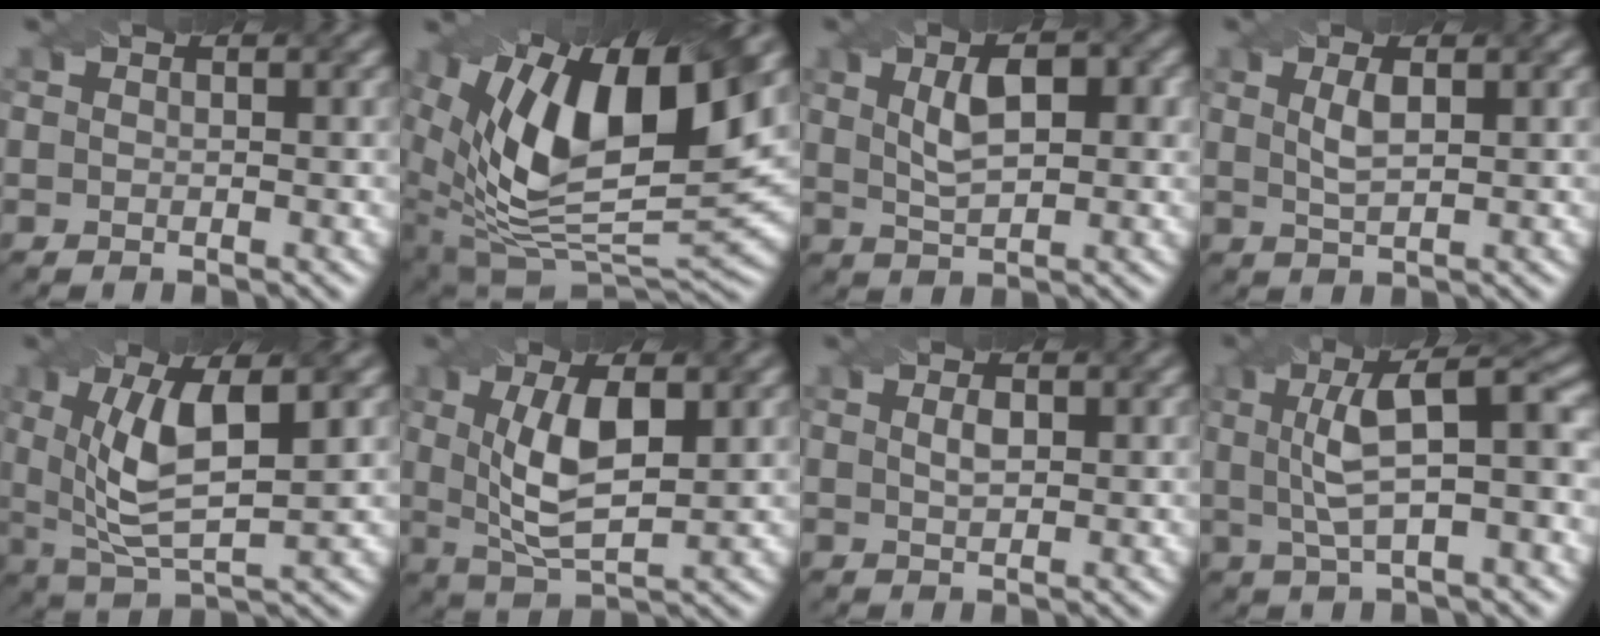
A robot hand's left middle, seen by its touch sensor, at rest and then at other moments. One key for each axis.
{"total": 14.8, "fx": 5.8, "fy": 6.5, "fz": 11.9, "tx": -0.233, "ty": 0.011, "tz": 0.100}
{"total": 4.7, "fx": 1.3, "fy": 2.1, "fz": 4.0, "tx": -0.077, "ty": 0.001, "tz": 0.024}
{"total": 2.2, "fx": 0.7, "fy": 0.7, "fz": 2.0, "tx": -0.041, "ty": 0.000, "tz": 0.017}
{"total": 7.9, "fx": 1.6, "fy": 2.7, "fz": 7.2, "tx": -0.146, "ty": -0.002, "tz": 0.030}
{"total": 6.6, "fx": 1.1, "fy": 2.6, "fz": 6.0, "tx": -0.123, "ty": -0.003, "tz": 0.023}
{"total": 1.5, "fx": 0.4, "fy": 0.7, "fz": 1.2, "tx": -0.026, "ty": 0.001, "tz": 0.012}
{"total": 7.1, "fx": 1.0, "fy": 2.0, "fz": 6.7, "tx": -0.118, "ty": 0.015, "tz": 0.013}